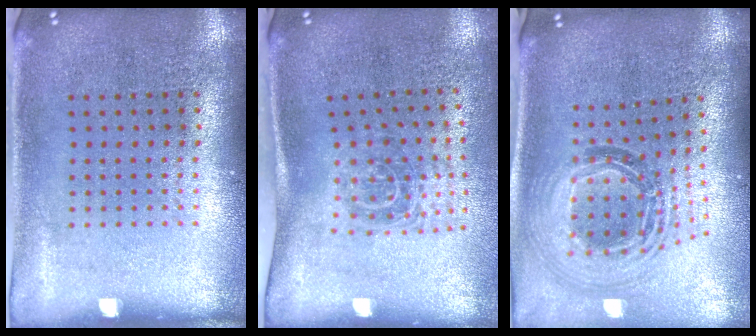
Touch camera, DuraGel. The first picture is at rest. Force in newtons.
{"total": 1.8, "press": 1.2, "slide": 1.3}
{"total": 1.6, "press": 1.4, "slide": 0.8}